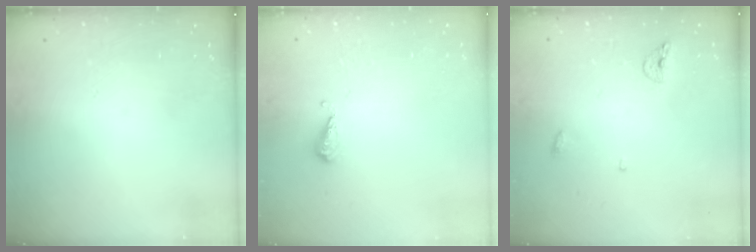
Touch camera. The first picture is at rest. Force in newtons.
{"total": 4.9, "press": 4.9, "slide": 0.5}
{"total": 5.6, "press": 5.5, "slide": 1.0}